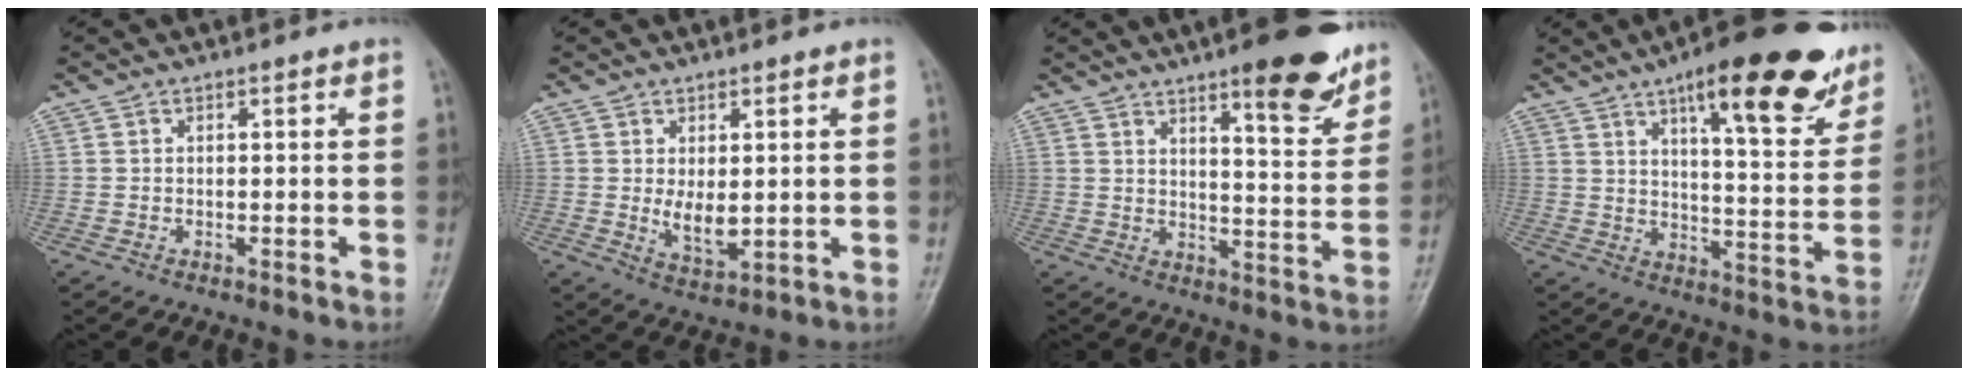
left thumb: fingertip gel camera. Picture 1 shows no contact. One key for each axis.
{"total": 5.2, "fx": 0.5, "fy": 2.6, "fz": 4.5, "tx": -0.065, "ty": -0.016, "tz": 0.019}
{"total": 13.4, "fx": 8.9, "fy": 3.2, "fz": 9.4, "tx": -0.096, "ty": -0.054, "tz": 0.125}
{"total": 21.9, "fx": 13.4, "fy": 6.2, "fz": 16.2, "tx": -0.186, "ty": -0.050, "tz": 0.190}